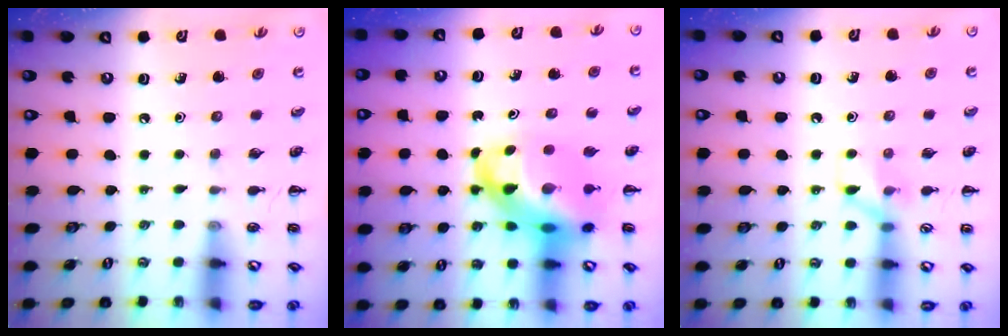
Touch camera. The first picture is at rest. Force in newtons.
{"total": 14.4, "press": 13.9, "slide": 3.8}
{"total": 7.0, "press": 6.9, "slide": 0.7}